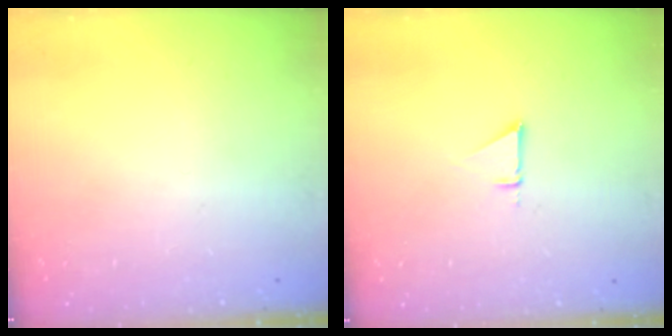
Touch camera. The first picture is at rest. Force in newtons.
{"total": 3.1, "press": 3.1, "slide": 0.2}